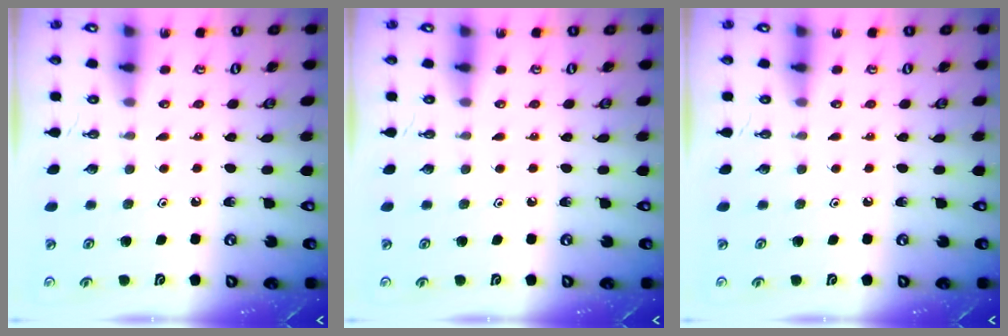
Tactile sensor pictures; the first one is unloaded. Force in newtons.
{"total": 0.0}
{"total": 0.0}